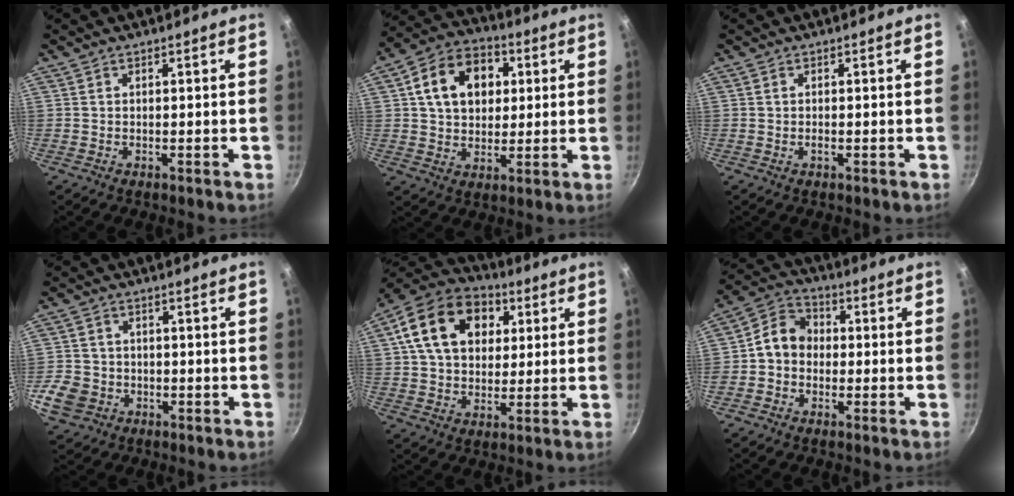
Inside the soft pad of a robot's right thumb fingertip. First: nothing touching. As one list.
[{"total": 14.3, "force": [3.6, 10.6, 8.9], "torque": [-0.123, 0.017, 0.049]}, {"total": 0.7, "force": [-0.2, 0.3, 0.6], "torque": [-0.014, 0.002, -0.003]}, {"total": 8.2, "force": [-2.9, 6.9, 3.4], "torque": [-0.068, 0.020, -0.052]}, {"total": 18.6, "force": [5.5, 13.4, 11.7], "torque": [-0.184, 0.016, 0.080]}, {"total": 7.8, "force": [-0.7, 6.7, 4.1], "torque": [-0.041, 0.024, -0.035]}]